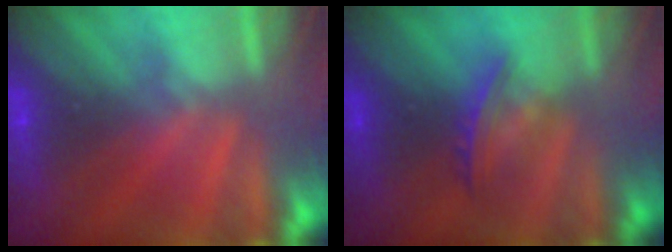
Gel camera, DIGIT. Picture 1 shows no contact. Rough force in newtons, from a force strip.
{"total": 4.6}